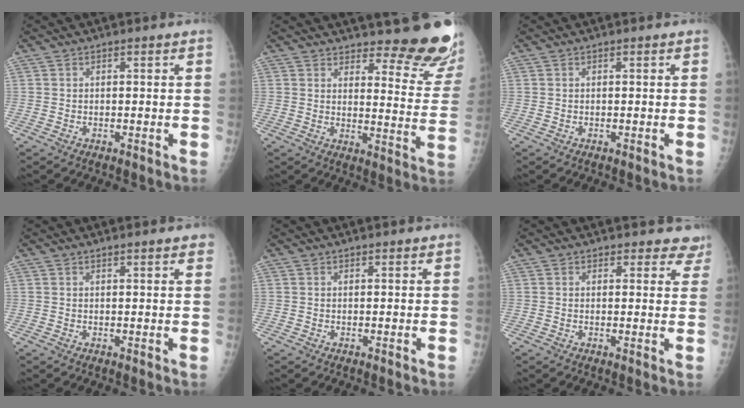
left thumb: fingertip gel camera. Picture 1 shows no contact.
{"total": 15.3, "force": [13.5, 3.8, 6.1], "torque": [-0.032, -0.130, 0.151]}
{"total": 0.0}
{"total": 3.3, "force": [2.7, 0.5, 1.8], "torque": [-0.012, -0.003, 0.028]}
{"total": 0.6, "force": [0.5, 0.2, 0.1], "torque": [-0.001, -0.004, 0.007]}
{"total": 5.9, "force": [5.2, 2.6, 0.0], "torque": [0.053, -0.023, 0.033]}